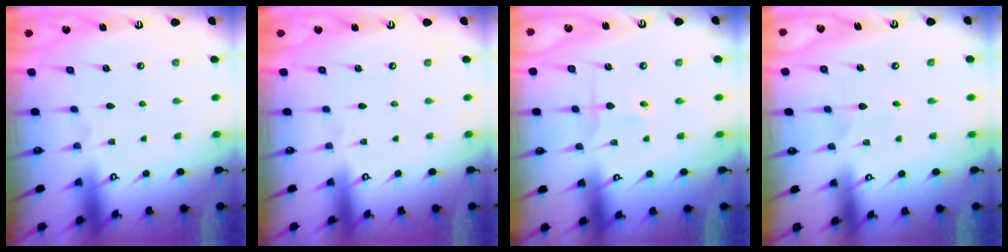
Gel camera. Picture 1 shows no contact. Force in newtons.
{"total": 0.0}
{"total": 2.5, "press": 2.4, "slide": 0.6}
{"total": 2.3, "press": 2.3, "slide": 0.2}